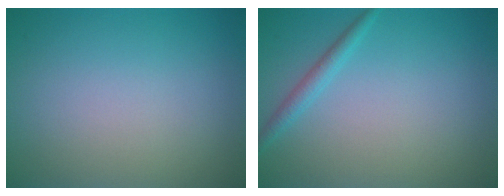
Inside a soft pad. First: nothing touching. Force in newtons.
{"total": 1.5, "press": 1.5, "slide": 0.0}